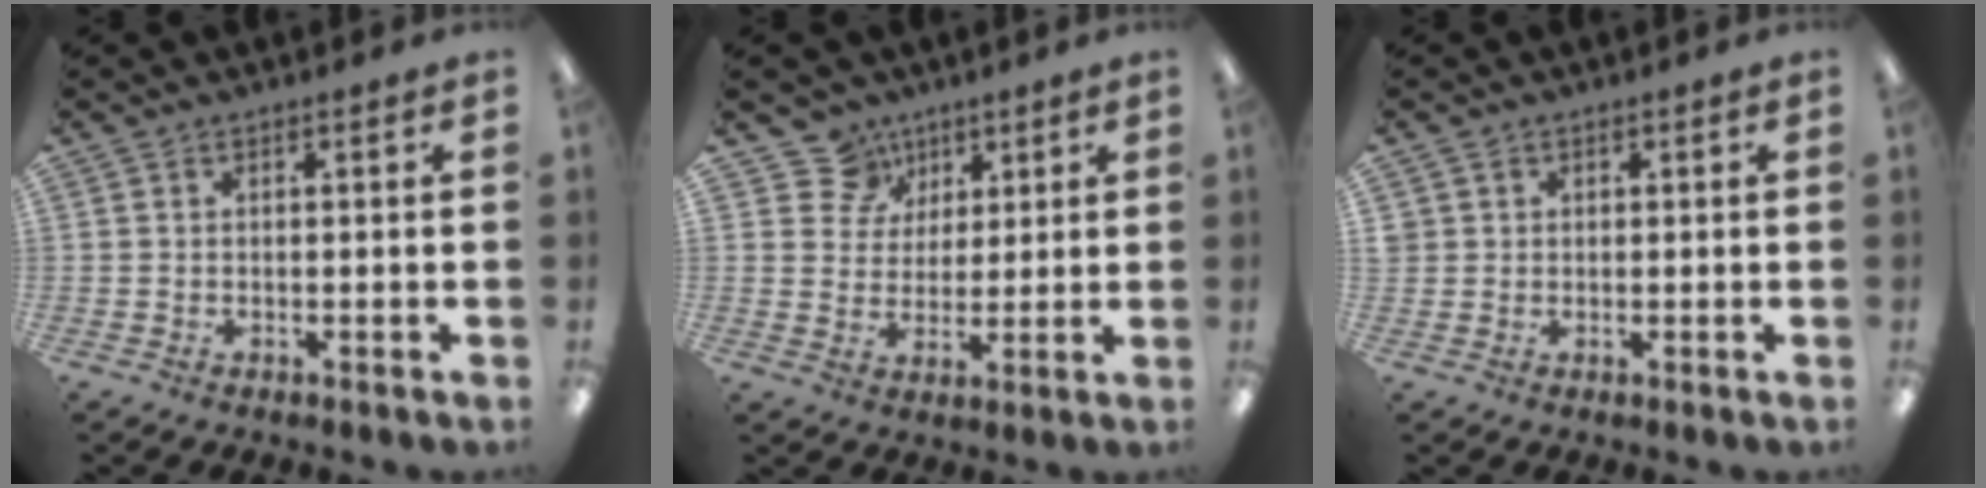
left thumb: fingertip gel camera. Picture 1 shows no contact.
{"total": 8.1, "force": [5.0, 6.4, 0.4], "torque": [-0.015, -0.033, 0.094]}
{"total": 1.8, "force": [0.6, 1.8, 0.1], "torque": [-0.004, 0.003, 0.010]}